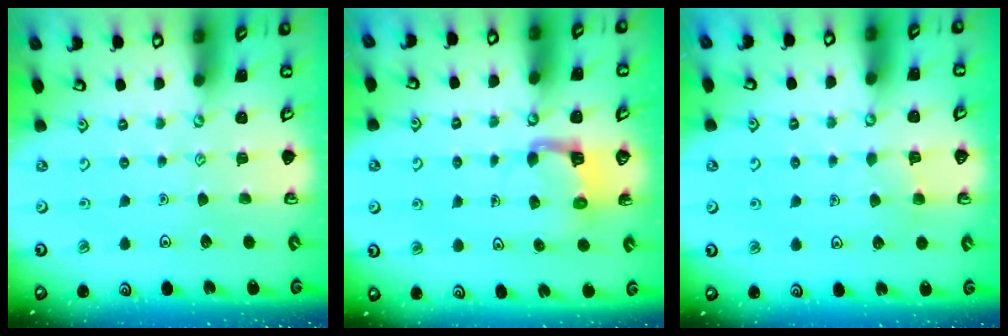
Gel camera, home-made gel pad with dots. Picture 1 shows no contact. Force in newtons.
{"total": 4.2, "press": 4.2, "slide": 0.1}
{"total": 4.9, "press": 4.8, "slide": 0.4}